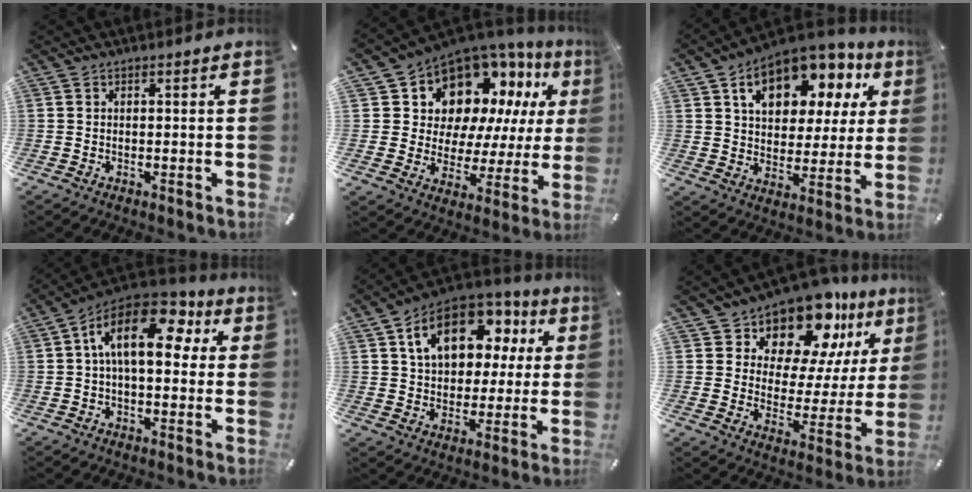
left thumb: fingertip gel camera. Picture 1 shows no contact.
{"total": 13.4, "force": [8.8, 9.1, 4.3], "torque": [-0.078, -0.083, 0.160]}
{"total": 15.2, "force": [8.3, 9.7, 8.2], "torque": [-0.129, -0.043, 0.144]}
{"total": 16.7, "force": [4.5, 9.0, 13.4], "torque": [-0.229, -0.011, 0.074]}
{"total": 16.7, "force": [7.1, 11.3, 10.0], "torque": [-0.171, -0.020, 0.129]}
{"total": 14.2, "force": [11.8, 6.9, 4.0], "torque": [-0.072, -0.112, 0.207]}